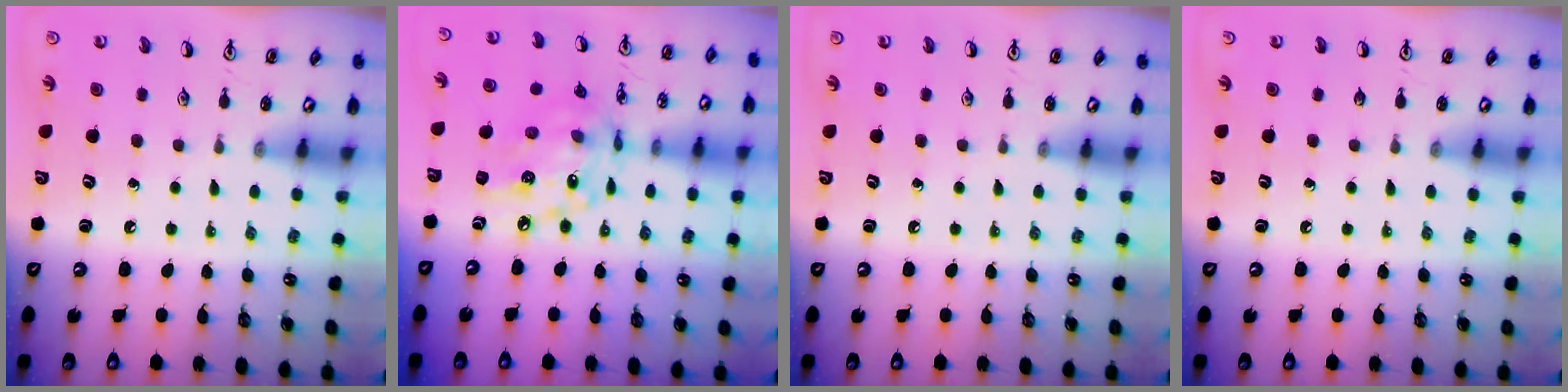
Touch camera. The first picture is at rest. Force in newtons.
{"total": 15.7, "press": 15.7, "slide": 1.1}
{"total": 0.0}
{"total": 0.0}